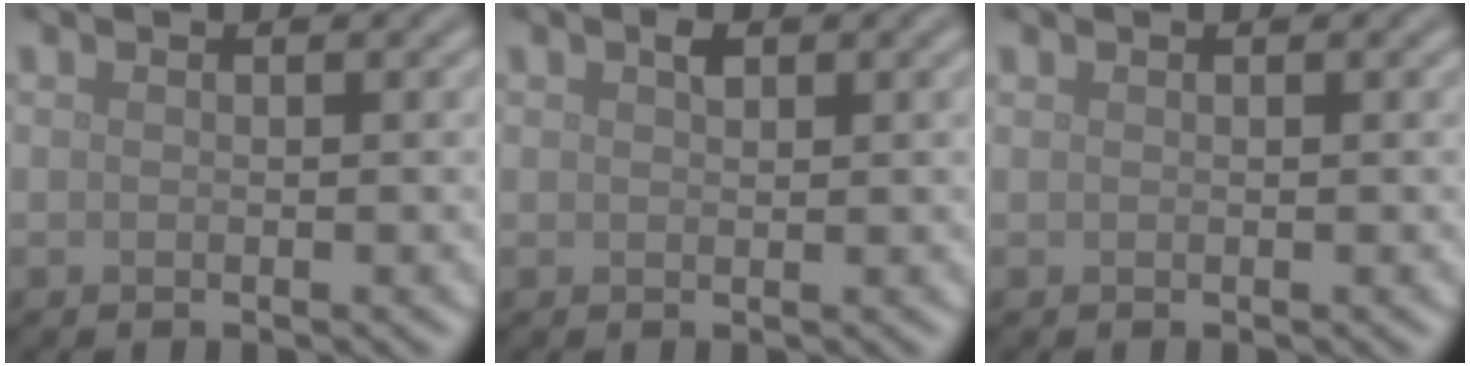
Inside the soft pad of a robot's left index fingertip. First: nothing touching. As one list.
[{"total": 1.0, "force": [0.6, 0.5, 0.6], "torque": [-0.014, 0.002, 0.011]}, {"total": 0.0}]